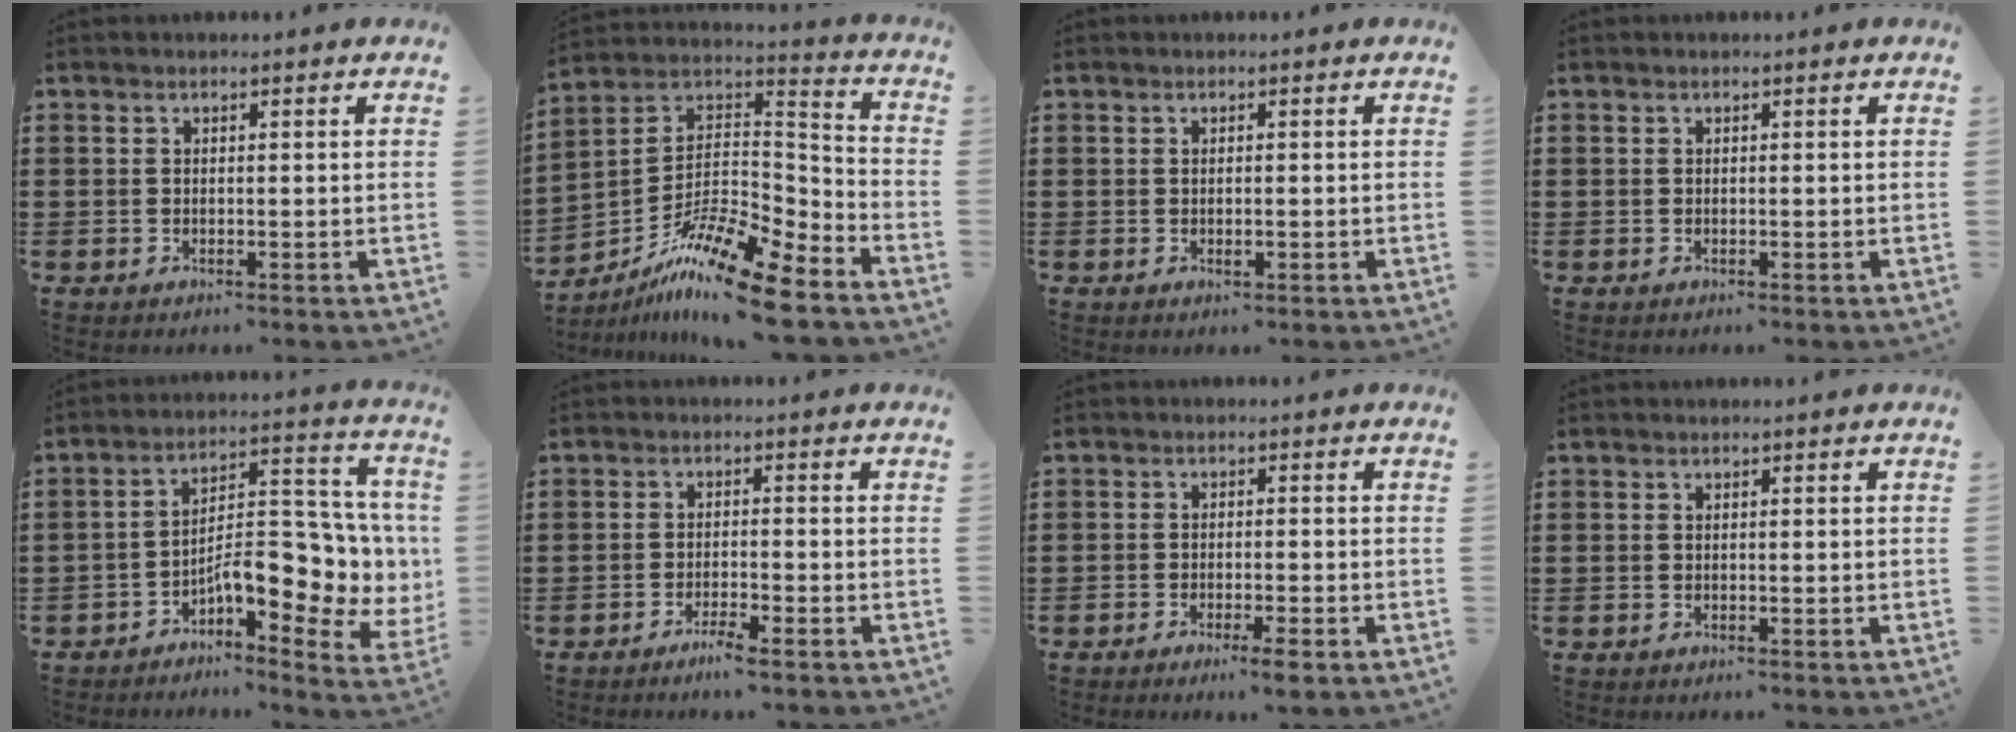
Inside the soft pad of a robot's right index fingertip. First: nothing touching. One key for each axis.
{"total": 13.6, "fx": -10.9, "fy": 2.7, "fz": 7.7, "tx": -0.149, "ty": 0.021, "tz": -0.209}
{"total": 0.7, "fx": 0.0, "fy": 0.3, "fz": 0.7, "tx": -0.013, "ty": -0.001, "tz": -0.001}
{"total": 0.0}
{"total": 9.9, "fx": -2.4, "fy": 4.6, "fz": 8.4, "tx": -0.122, "ty": -0.020, "tz": -0.046}
{"total": 2.3, "fx": -2.0, "fy": -0.2, "fz": 1.2, "tx": -0.028, "ty": -0.003, "tz": -0.039}
{"total": 2.5, "fx": -2.0, "fy": 0.0, "fz": 1.5, "tx": -0.025, "ty": 0.002, "tz": -0.036}
{"total": 0.0}